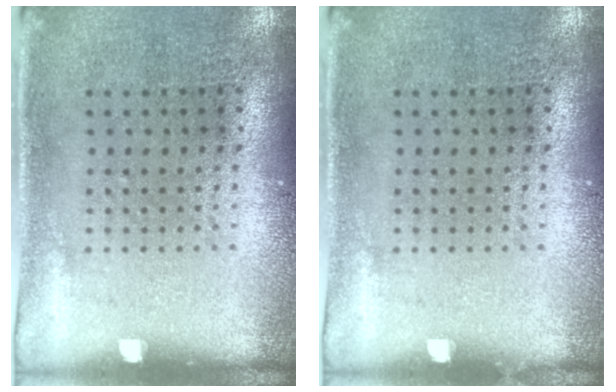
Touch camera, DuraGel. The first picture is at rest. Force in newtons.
{"total": 0.0}